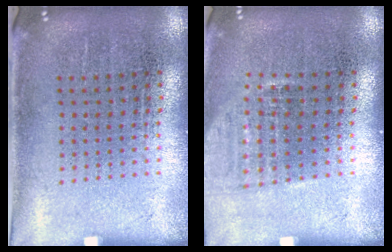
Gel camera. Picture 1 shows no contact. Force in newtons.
{"total": 0.9, "press": 0.8, "slide": 0.4}